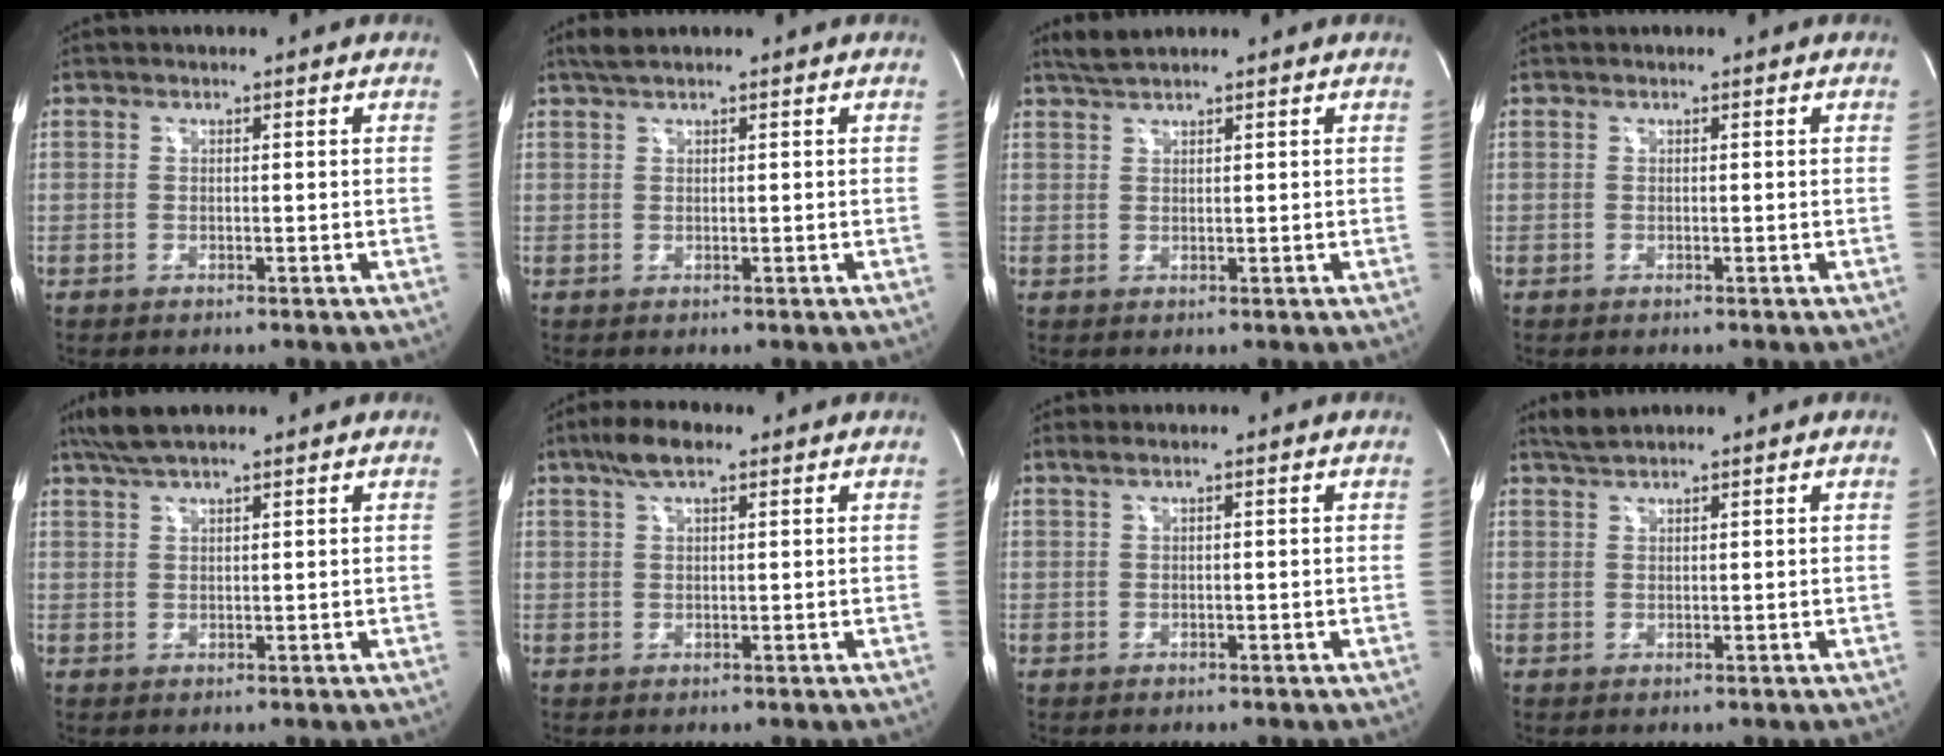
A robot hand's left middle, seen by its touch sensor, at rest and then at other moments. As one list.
[{"total": 2.1, "force": [1.7, 0.1, 1.2], "torque": [-0.029, 0.014, 0.034]}, {"total": 2.6, "force": [2.3, -0.1, 1.0], "torque": [-0.026, 0.012, 0.048]}, {"total": 0.0}, {"total": 5.8, "force": [4.8, 0.7, 3.3], "torque": [-0.068, 0.029, 0.088]}, {"total": 4.7, "force": [3.0, 1.3, 3.3], "torque": [-0.072, 0.017, 0.055]}, {"total": 1.0, "force": [0.6, -0.1, 0.7], "torque": [-0.025, 0.016, 0.016]}, {"total": 2.2, "force": [2.1, -0.1, 0.7], "torque": [-0.019, 0.011, 0.044]}]